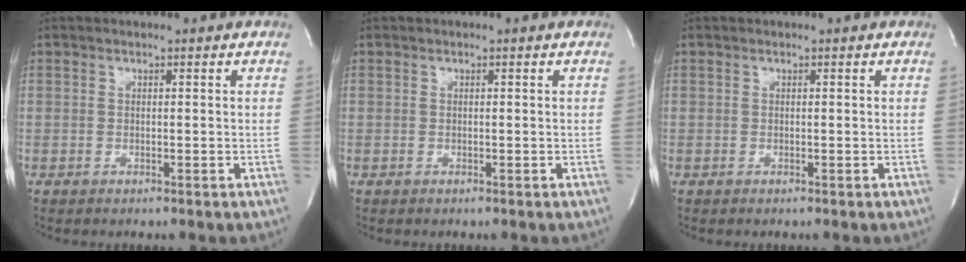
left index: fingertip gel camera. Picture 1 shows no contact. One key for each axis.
{"total": 0.0}
{"total": 0.0}